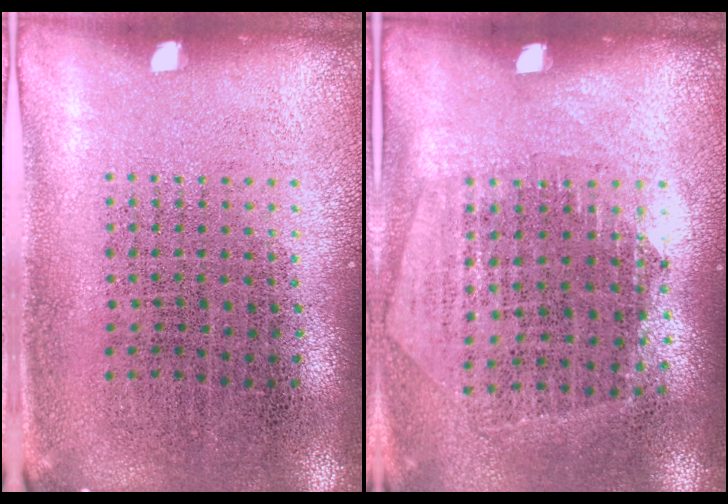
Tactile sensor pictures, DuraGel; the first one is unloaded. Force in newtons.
{"total": 1.3, "press": 1.1, "slide": 0.6}